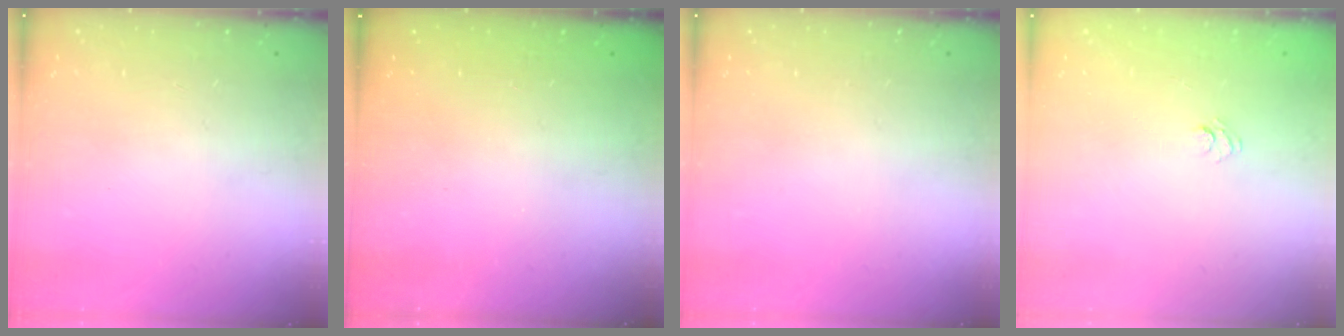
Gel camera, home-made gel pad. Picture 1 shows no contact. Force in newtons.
{"total": 2.3, "press": 2.2, "slide": 0.8}
{"total": 0.0}
{"total": 4.2, "press": 4.0, "slide": 1.2}